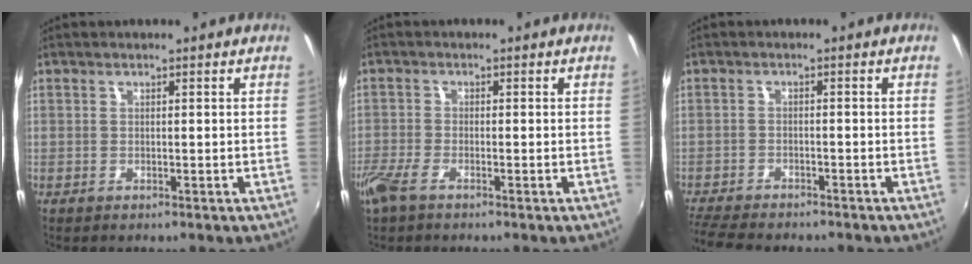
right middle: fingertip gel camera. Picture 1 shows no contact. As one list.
[{"total": 4.2, "force": [-3.0, 1.3, 2.7], "torque": [-0.070, -0.008, -0.063]}, {"total": 9.4, "force": [-8.4, 1.9, 3.6], "torque": [-0.099, -0.022, -0.141]}]